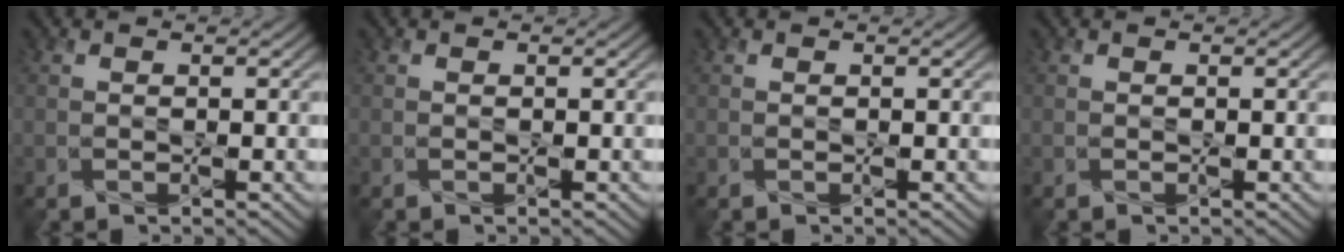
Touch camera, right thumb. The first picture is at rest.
{"total": 0.0}
{"total": 0.0}
{"total": 0.0}